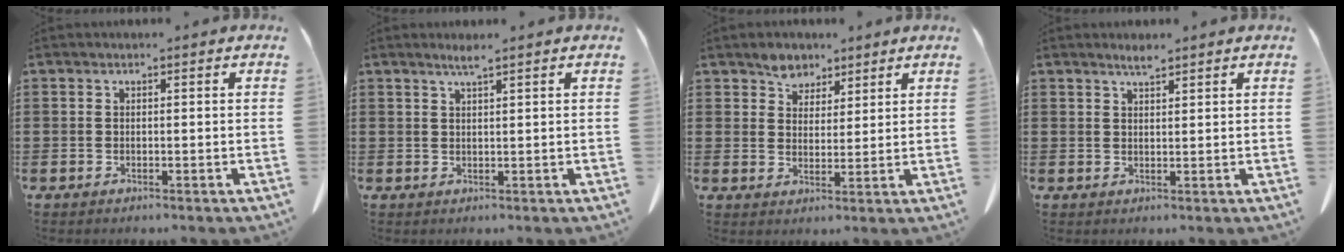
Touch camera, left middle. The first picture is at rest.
{"total": 1.9, "force": [1.5, -0.1, 1.2], "torque": [-0.026, -0.002, 0.028]}
{"total": 4.2, "force": [3.4, 2.4, 0.7], "torque": [-0.020, 0.002, 0.065]}
{"total": 2.2, "force": [2.0, 0.4, 0.8], "torque": [-0.019, -0.001, 0.038]}